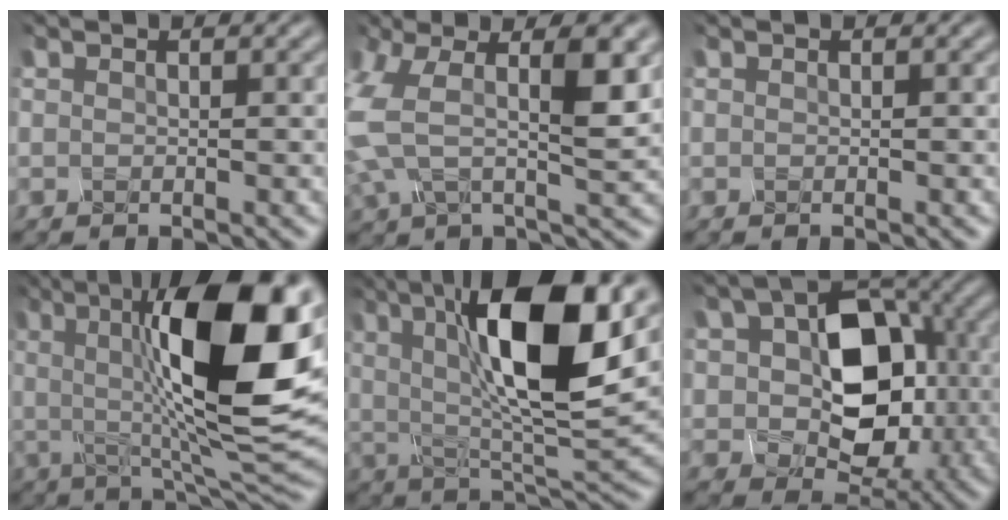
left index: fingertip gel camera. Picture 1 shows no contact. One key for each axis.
{"total": 9.6, "fx": 0.7, "fy": 4.6, "fz": 8.4, "tx": -0.186, "ty": 0.000, "tz": 0.004}
{"total": 0.0}
{"total": 16.2, "fx": 2.4, "fy": 5.4, "fz": 15.1, "tx": -0.225, "ty": 0.001, "tz": 0.019}
{"total": 14.0, "fx": 3.9, "fy": 4.8, "fz": 12.6, "tx": -0.205, "ty": 0.003, "tz": 0.056}
{"total": 10.9, "fx": -0.2, "fy": 7.5, "fz": 7.8, "tx": -0.113, "ty": -0.003, "tz": -0.005}